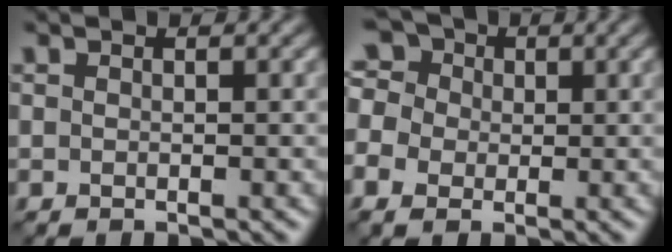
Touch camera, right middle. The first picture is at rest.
{"total": 7.6, "force": [0.2, 6.4, 4.1], "torque": [-0.099, 0.025, -0.032]}